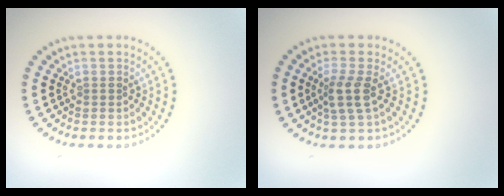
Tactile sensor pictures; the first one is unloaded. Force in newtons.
{"total": 2.4, "press": 2.0, "slide": 1.4}